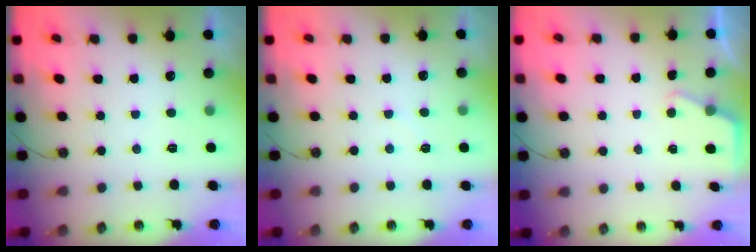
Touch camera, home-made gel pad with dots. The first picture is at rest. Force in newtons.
{"total": 4.1, "press": 4.1, "slide": 0.6}
{"total": 2.7, "press": 2.7, "slide": 0.4}